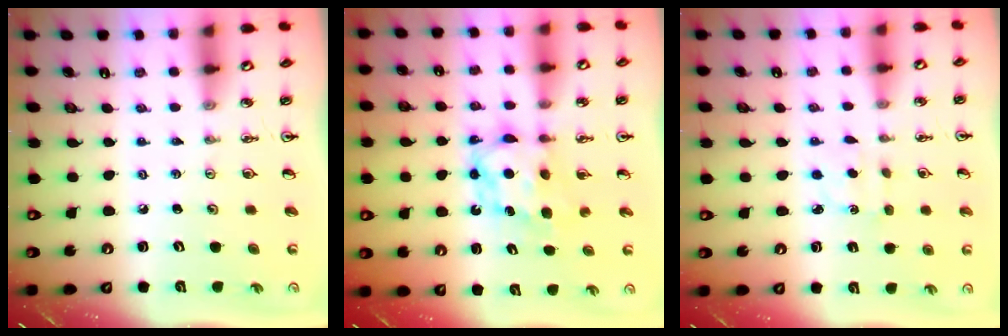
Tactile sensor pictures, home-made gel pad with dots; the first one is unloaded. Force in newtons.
{"total": 6.3, "press": 6.3, "slide": 0.5}
{"total": 2.9, "press": 2.9, "slide": 0.4}